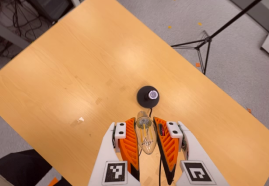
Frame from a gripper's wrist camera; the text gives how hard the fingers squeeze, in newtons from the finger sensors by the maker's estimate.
{"total": 20.4, "left": 21.8, "right": 18.9}